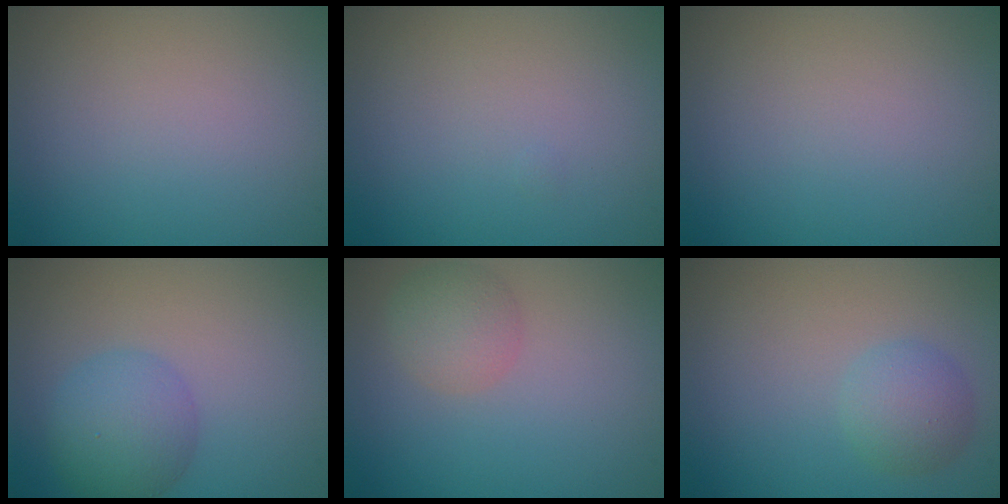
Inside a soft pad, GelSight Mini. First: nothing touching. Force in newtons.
{"total": 0.0}
{"total": 0.0}
{"total": 3.9, "press": 3.9, "slide": 0.1}
{"total": 2.5, "press": 2.5, "slide": 0.1}
{"total": 2.6, "press": 2.6, "slide": 0.1}